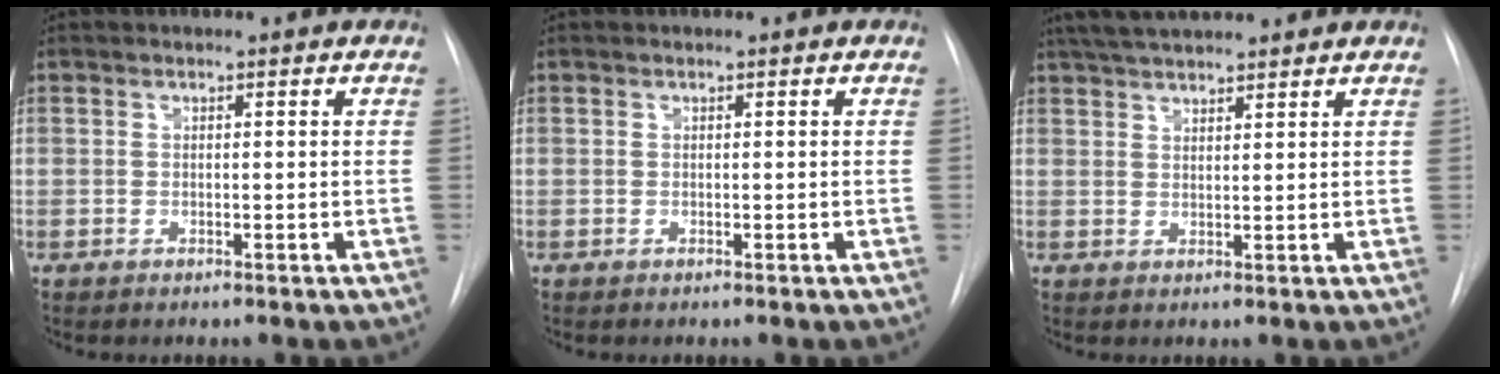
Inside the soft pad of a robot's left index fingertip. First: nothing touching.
{"total": 0.0}
{"total": 7.3, "force": [6.4, 1.0, 3.3], "torque": [-0.058, 0.036, 0.109]}